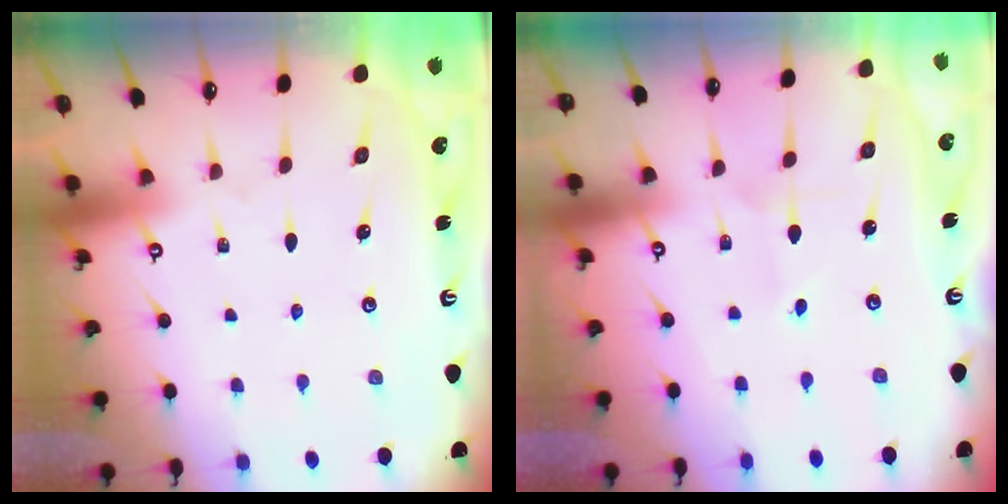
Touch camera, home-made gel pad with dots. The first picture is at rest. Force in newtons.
{"total": 1.9, "press": 1.9, "slide": 0.1}